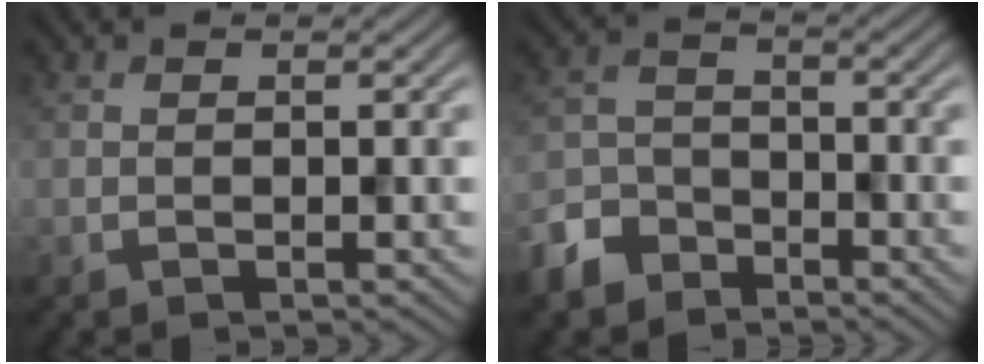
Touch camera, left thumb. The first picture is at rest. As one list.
[{"total": 5.6, "force": [-4.2, 3.3, 1.7], "torque": [-0.045, -0.002, -0.098]}]